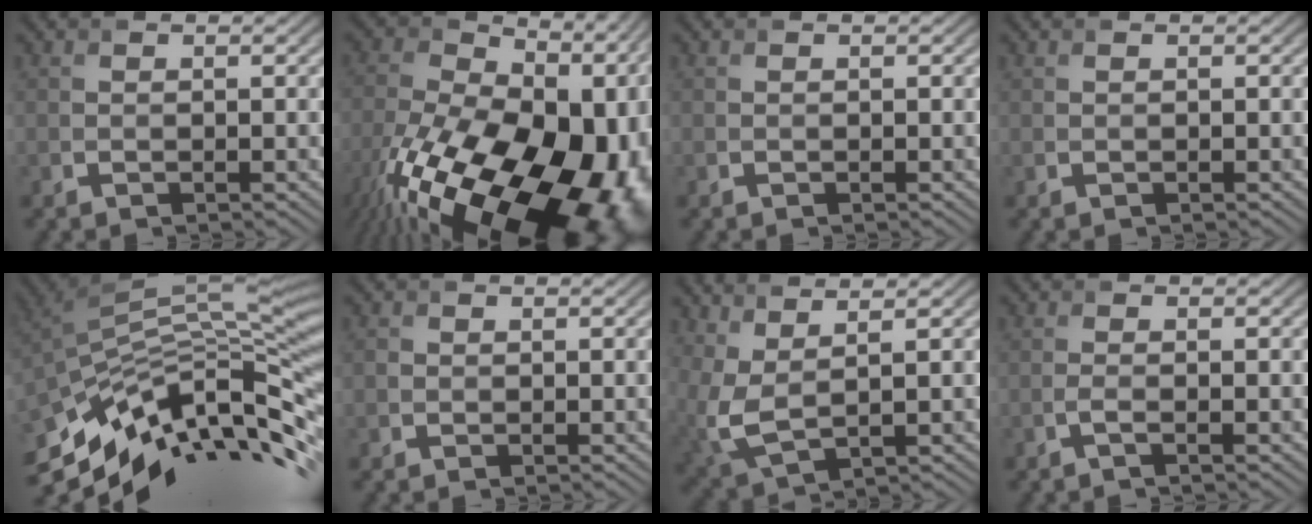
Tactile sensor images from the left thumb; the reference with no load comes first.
{"total": 22.8, "force": [-9.7, 12.5, 16.5], "torque": [-0.285, -0.058, -0.135]}
{"total": 0.0}
{"total": 0.0}
{"total": 12.8, "force": [-6.8, 3.8, 10.2], "torque": [-0.206, 0.007, -0.120]}
{"total": 0.8, "force": [-0.2, 0.7, 0.2], "torque": [-0.005, -0.005, -0.007]}
{"total": 5.7, "force": [2.7, 2.2, 4.5], "torque": [-0.127, -0.006, 0.063]}
{"total": 1.1, "force": [-0.5, 0.1, 1.0], "torque": [-0.020, 0.003, -0.015]}